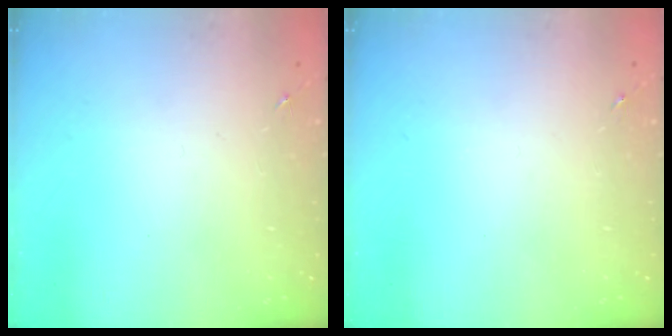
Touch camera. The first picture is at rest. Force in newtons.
{"total": 0.0}